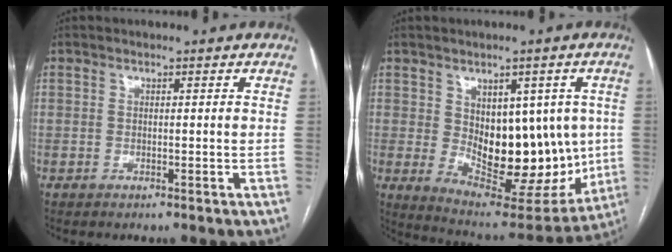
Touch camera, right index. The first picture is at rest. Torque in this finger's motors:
{"motor_torque": [1.74, 0.07, 0.39, 0.11]}